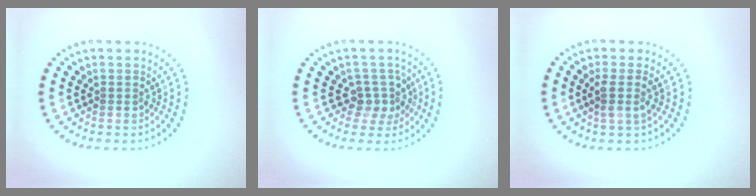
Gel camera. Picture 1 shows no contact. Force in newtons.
{"total": 2.6, "press": 2.0, "slide": 1.7}
{"total": 1.7, "press": 1.5, "slide": 1.0}